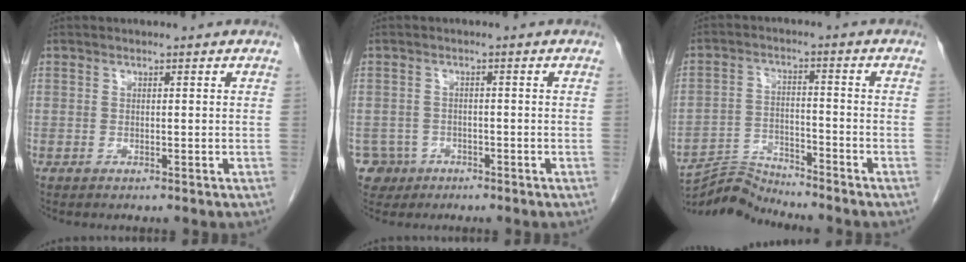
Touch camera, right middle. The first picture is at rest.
{"total": 3.9, "force": [-2.2, 3.3, -0.2], "torque": [0.006, 0.009, -0.036]}
{"total": 7.1, "force": [-7.0, -0.9, -0.8], "torque": [0.004, 0.001, -0.128]}